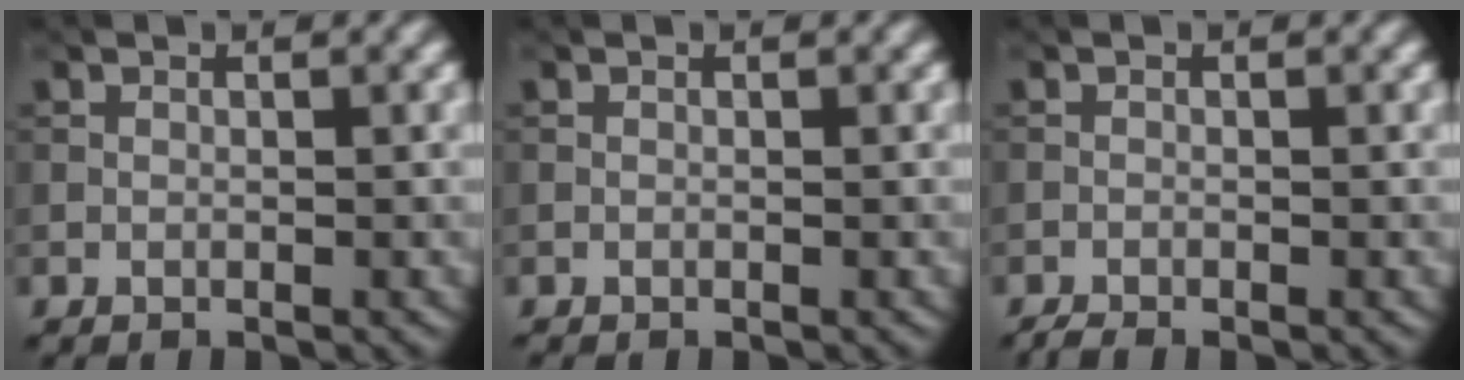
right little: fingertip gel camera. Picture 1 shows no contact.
{"total": 0.0}
{"total": 0.9, "force": [-0.9, 0.0, 0.3], "torque": [-0.002, -0.003, -0.021]}